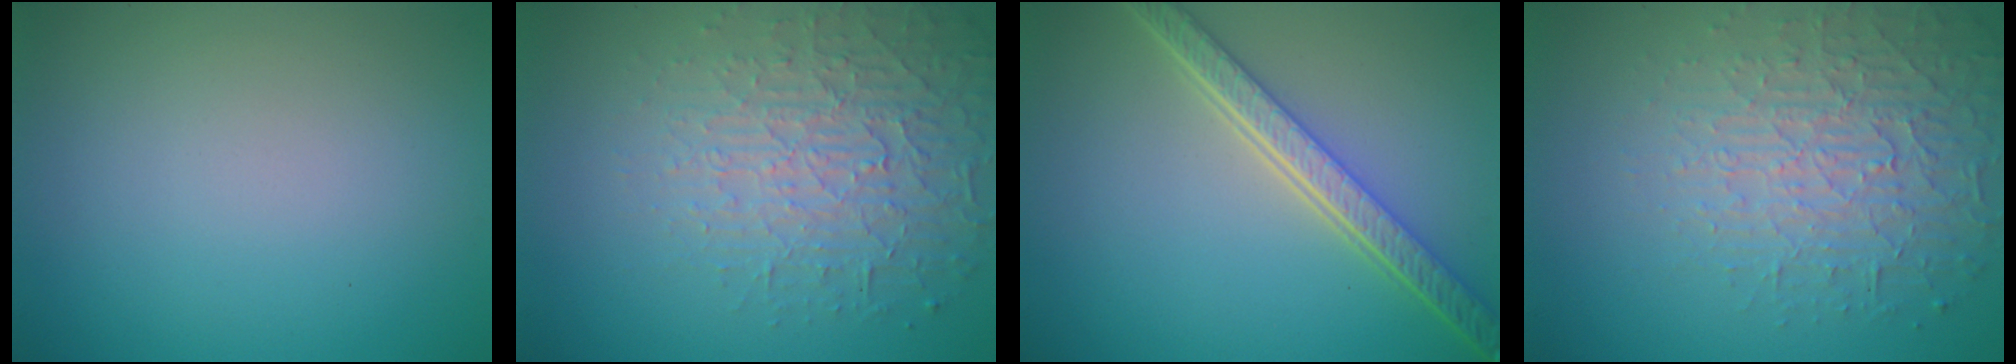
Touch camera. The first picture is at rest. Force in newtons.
{"total": 4.6, "press": 4.0, "slide": 2.3}
{"total": 5.4, "press": 4.1, "slide": 3.5}
{"total": 4.6, "press": 4.0, "slide": 2.3}